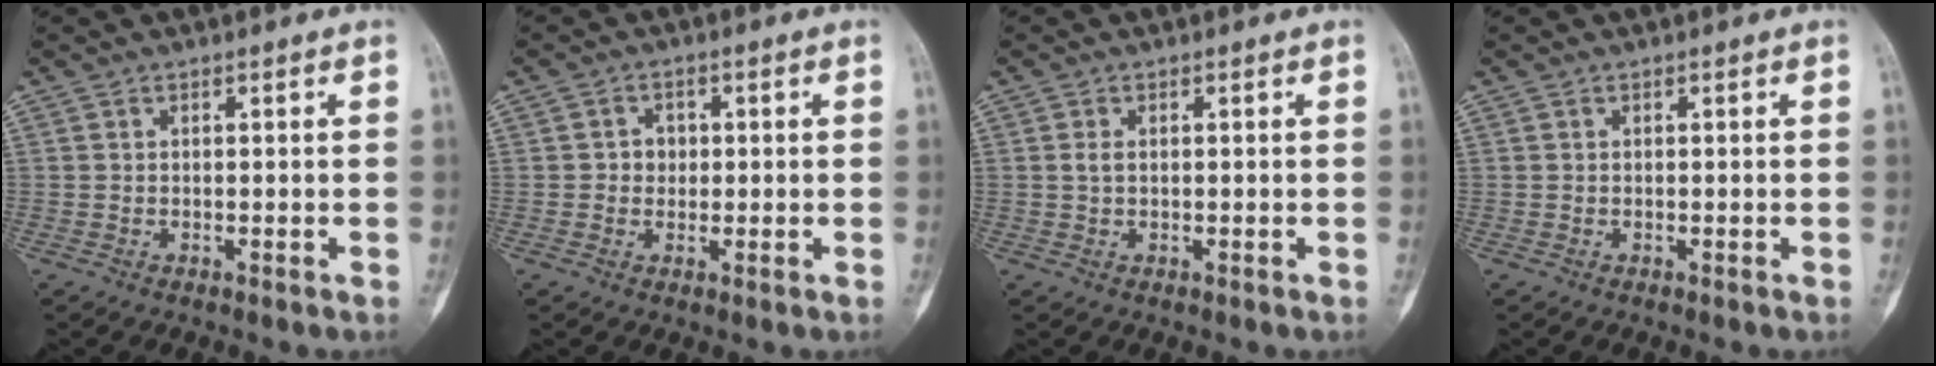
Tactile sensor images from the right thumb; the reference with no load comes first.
{"total": 5.1, "force": [0.6, 4.6, 2.2], "torque": [0.008, 0.010, 0.003]}
{"total": 1.5, "force": [0.4, 0.9, 1.2], "torque": [-0.024, 0.002, 0.009]}
{"total": 0.0}